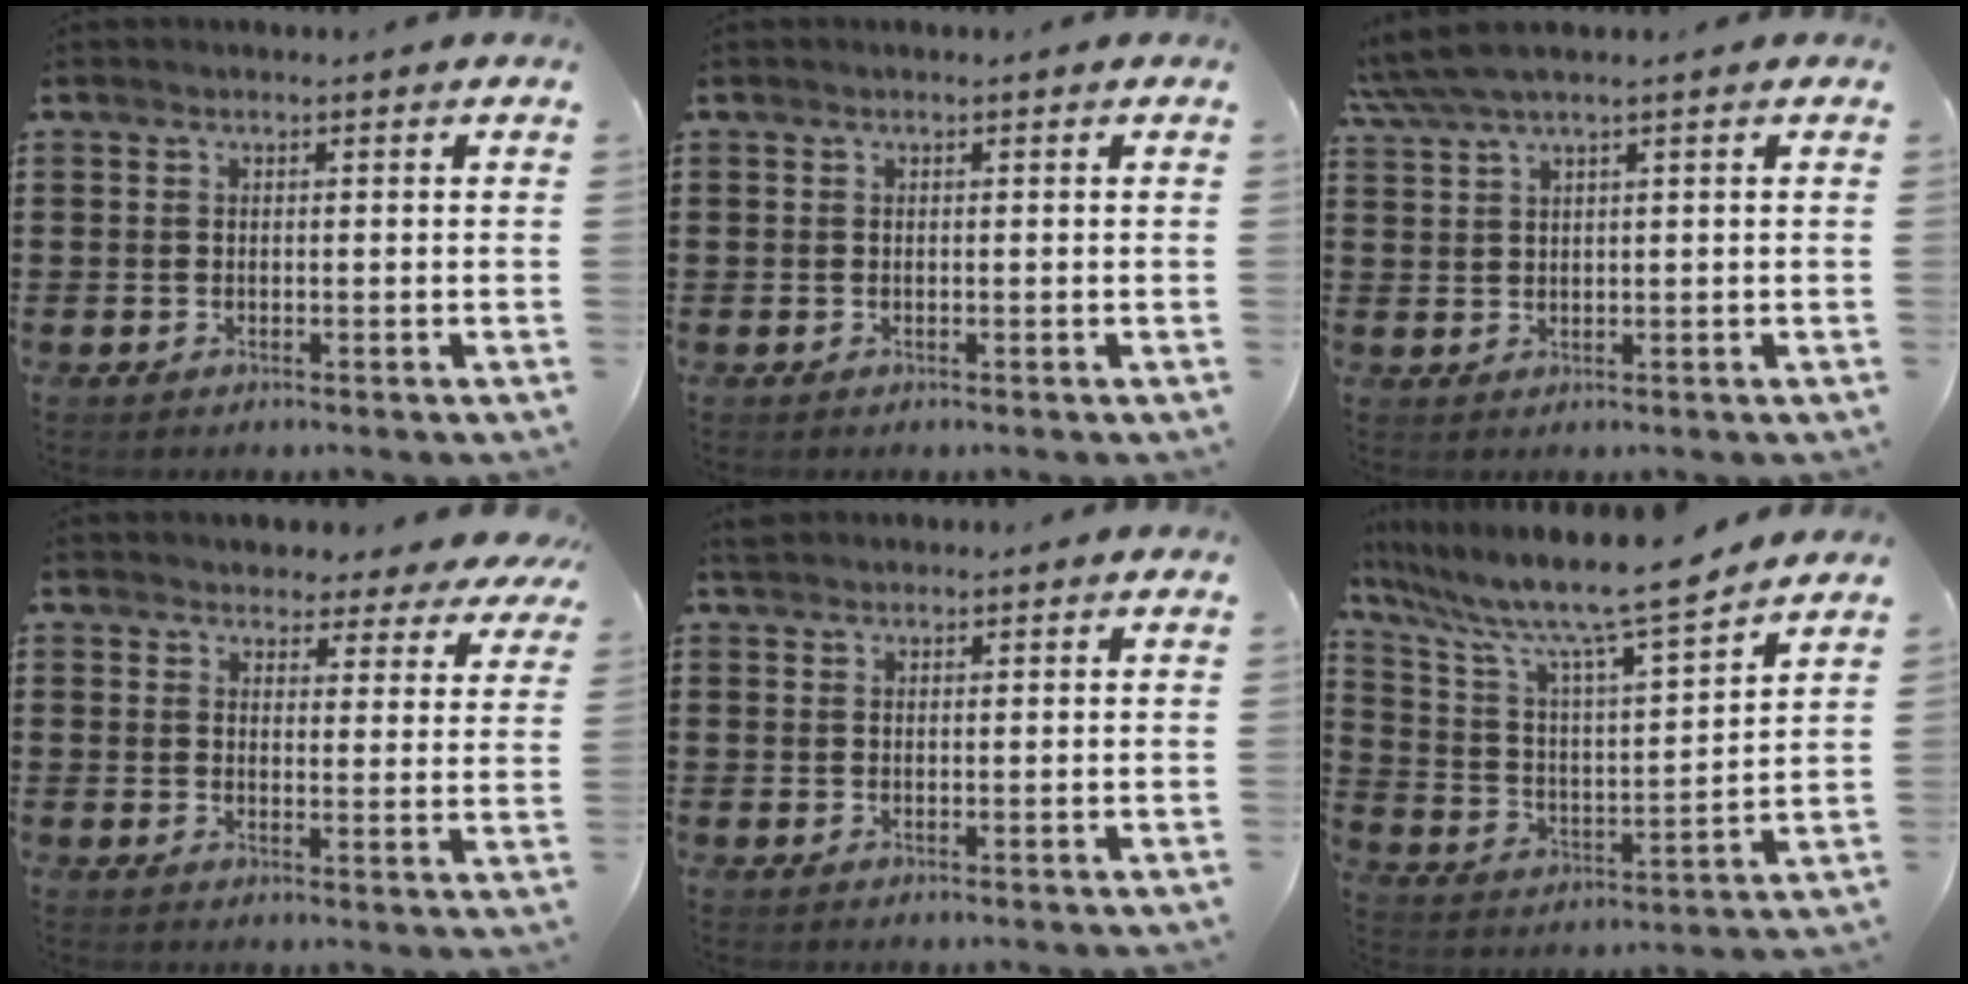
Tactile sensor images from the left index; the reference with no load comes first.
{"total": 0.0}
{"total": 2.9, "force": [2.0, 0.0, 2.0], "torque": [-0.045, 0.001, 0.037]}
{"total": 3.8, "force": [3.7, 0.7, 0.2], "torque": [-0.016, -0.018, 0.065]}
{"total": 1.6, "force": [1.6, 0.4, 0.3], "torque": [-0.009, 0.002, 0.031]}
{"total": 10.9, "force": [9.1, 0.6, 6.0], "torque": [-0.143, -0.066, 0.145]}